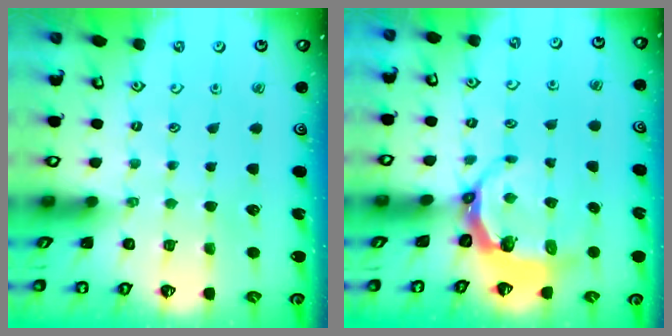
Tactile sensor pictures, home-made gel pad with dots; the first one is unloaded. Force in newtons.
{"total": 5.5, "press": 4.4, "slide": 3.3}